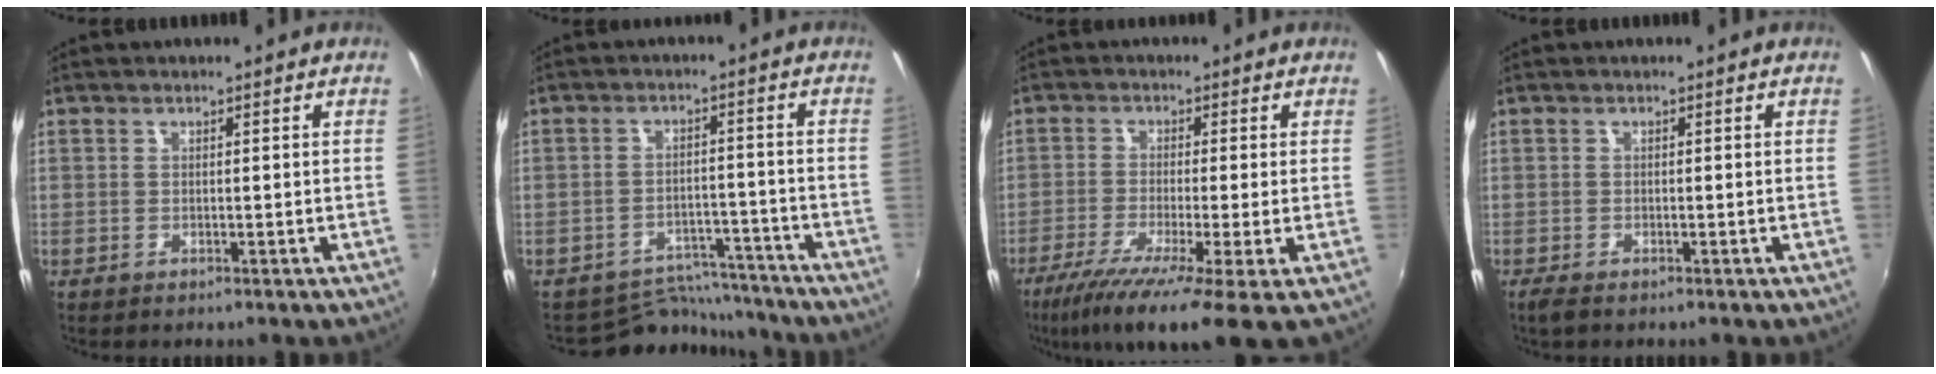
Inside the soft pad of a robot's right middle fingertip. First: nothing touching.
{"total": 8.5, "force": [-8.0, 2.7, -0.4], "torque": [-0.004, 0.019, -0.119]}
{"total": 11.4, "force": [-6.6, 0.0, 9.3], "torque": [-0.193, -0.051, -0.119]}
{"total": 1.8, "force": [-1.2, 0.5, 1.2], "torque": [-0.026, -0.009, -0.022]}